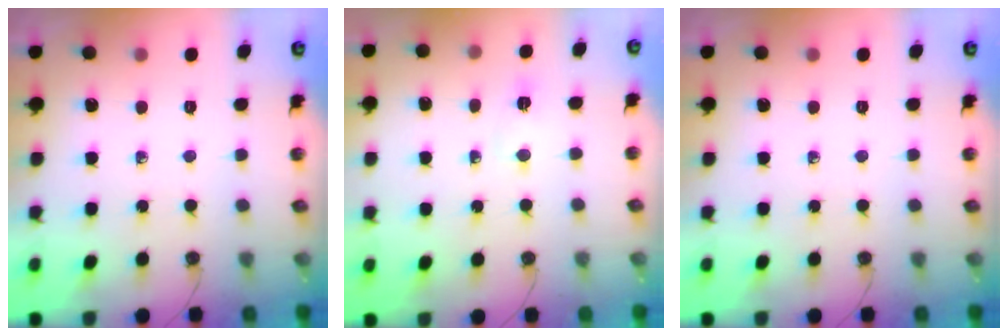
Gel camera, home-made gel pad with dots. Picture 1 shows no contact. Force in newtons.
{"total": 3.9, "press": 3.9, "slide": 0.5}
{"total": 0.0}